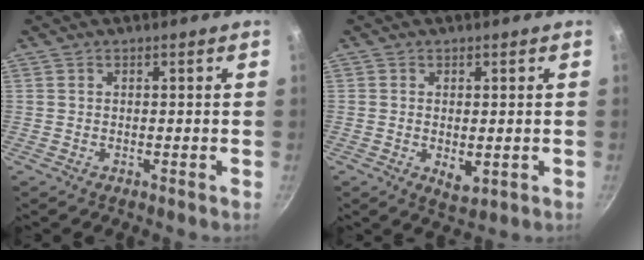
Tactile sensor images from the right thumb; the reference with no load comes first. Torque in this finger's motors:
{"motor_torque": [-0.35, 0.10, -0.12, 0.01, 0.07]}